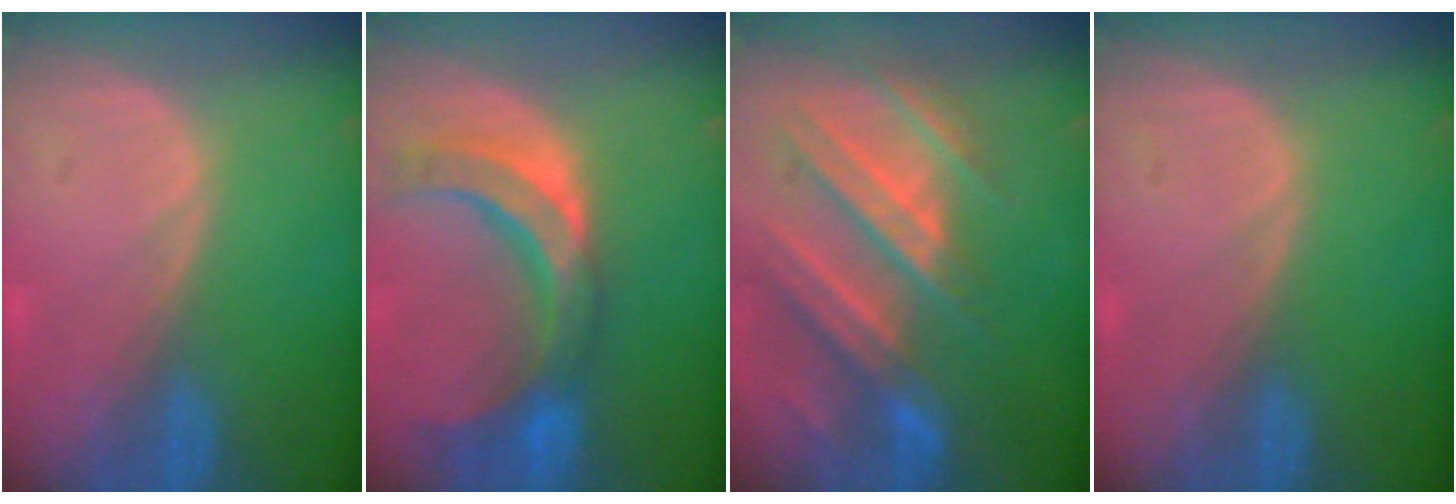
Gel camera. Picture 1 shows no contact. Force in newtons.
{"total": 10.8, "press": 9.3, "slide": 5.5}
{"total": 10.9, "press": 9.7, "slide": 4.9}
{"total": 0.0}